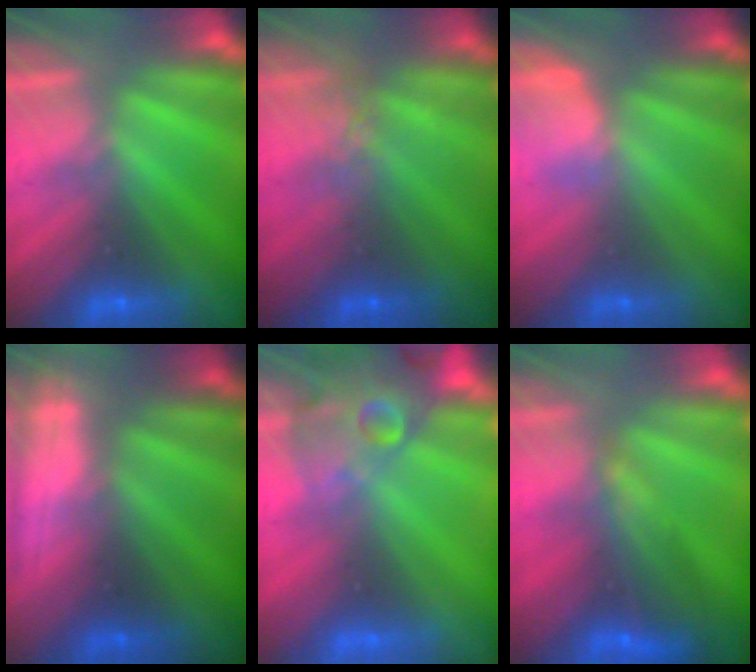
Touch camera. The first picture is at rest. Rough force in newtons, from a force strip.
{"total": 3.7}
{"total": 2.8}
{"total": 2.8}
{"total": 8.9}
{"total": 11.5}